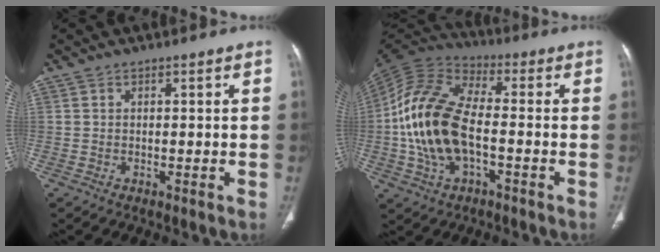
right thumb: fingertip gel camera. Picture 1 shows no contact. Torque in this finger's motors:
{"motor_torque": [-0.13, 1.23, 2.05, -0.08, 0.63]}